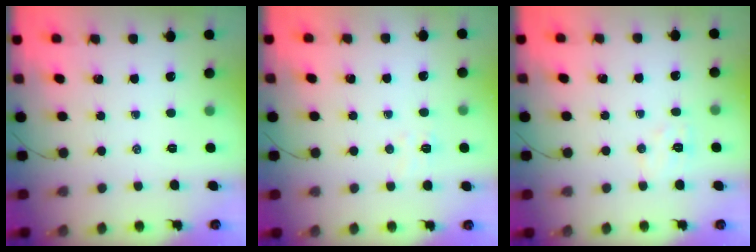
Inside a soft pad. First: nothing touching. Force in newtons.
{"total": 4.8, "press": 4.7, "slide": 0.7}
{"total": 6.4, "press": 6.3, "slide": 1.0}